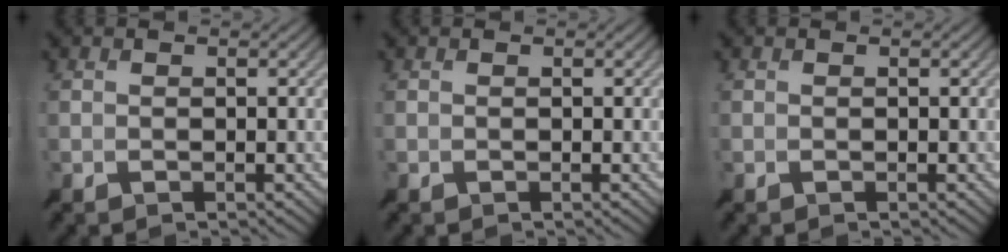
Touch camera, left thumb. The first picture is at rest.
{"total": 0.0}
{"total": 0.0}